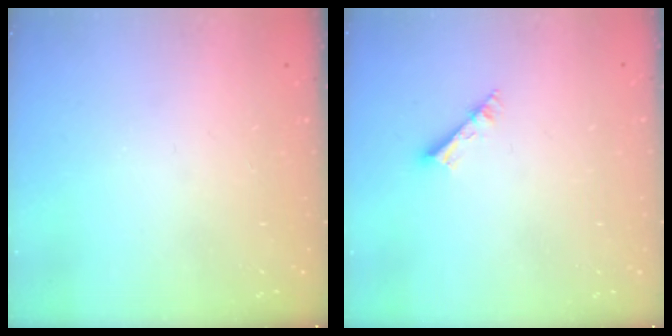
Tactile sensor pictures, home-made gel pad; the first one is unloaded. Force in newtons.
{"total": 3.0, "press": 3.0, "slide": 0.4}